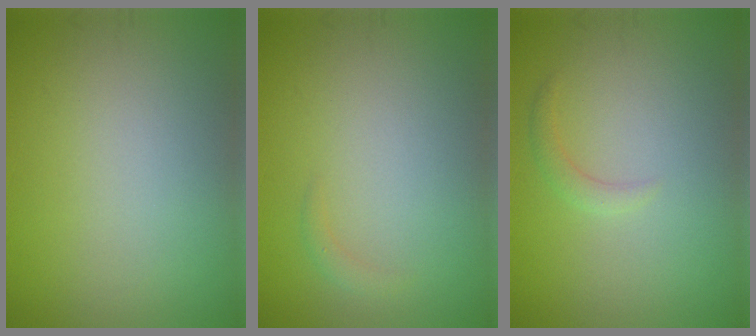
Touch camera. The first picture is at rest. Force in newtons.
{"total": 0.8, "press": 0.8, "slide": 0.1}
{"total": 1.1, "press": 1.1, "slide": 0.1}